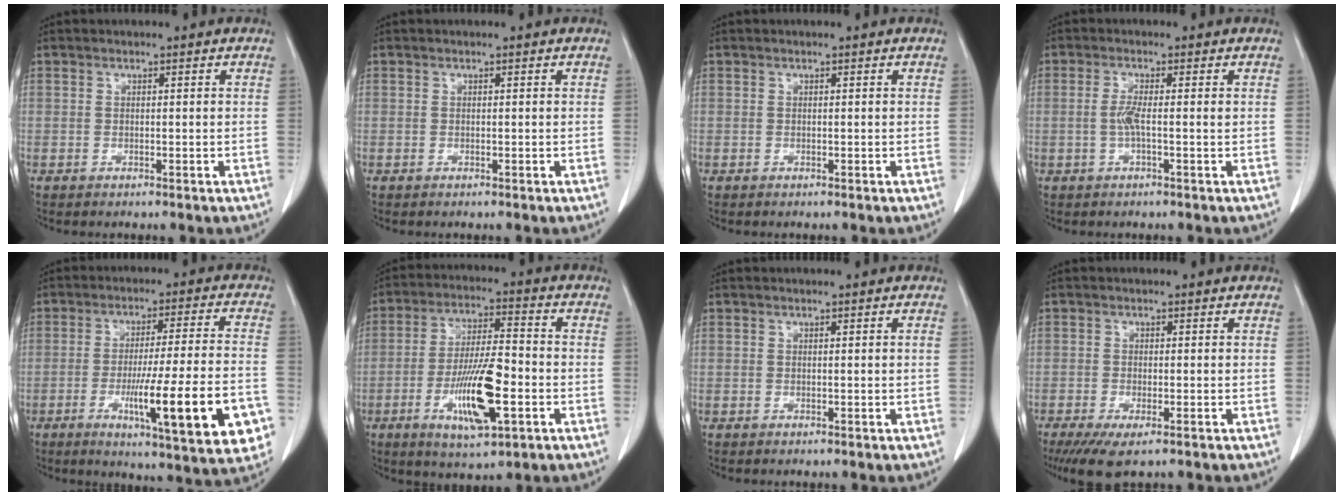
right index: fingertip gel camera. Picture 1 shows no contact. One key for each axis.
{"total": 0.0}
{"total": 0.0}
{"total": 2.5, "fx": -0.3, "fy": 0.1, "fz": 2.5, "tx": -0.054, "ty": 0.000, "tz": -0.006}
{"total": 19.0, "fx": -6.3, "fy": 1.3, "fz": 17.8, "tx": -0.223, "ty": -0.019, "tz": -0.086}
{"total": 12.7, "fx": -4.1, "fy": 2.7, "fz": 11.7, "tx": -0.221, "ty": -0.007, "tz": -0.066}
{"total": 0.0}
{"total": 5.0, "fx": -3.2, "fy": 1.1, "fz": 3.7, "tx": -0.064, "ty": -0.014, "tz": -0.051}